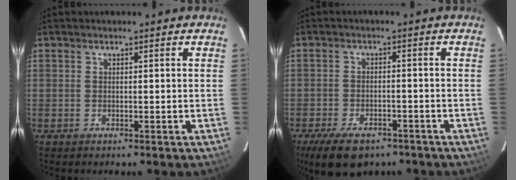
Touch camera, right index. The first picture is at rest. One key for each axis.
{"total": 13.2, "fx": -8.9, "fy": 7.0, "fz": 6.9, "tx": -0.155, "ty": -0.014, "tz": -0.130}